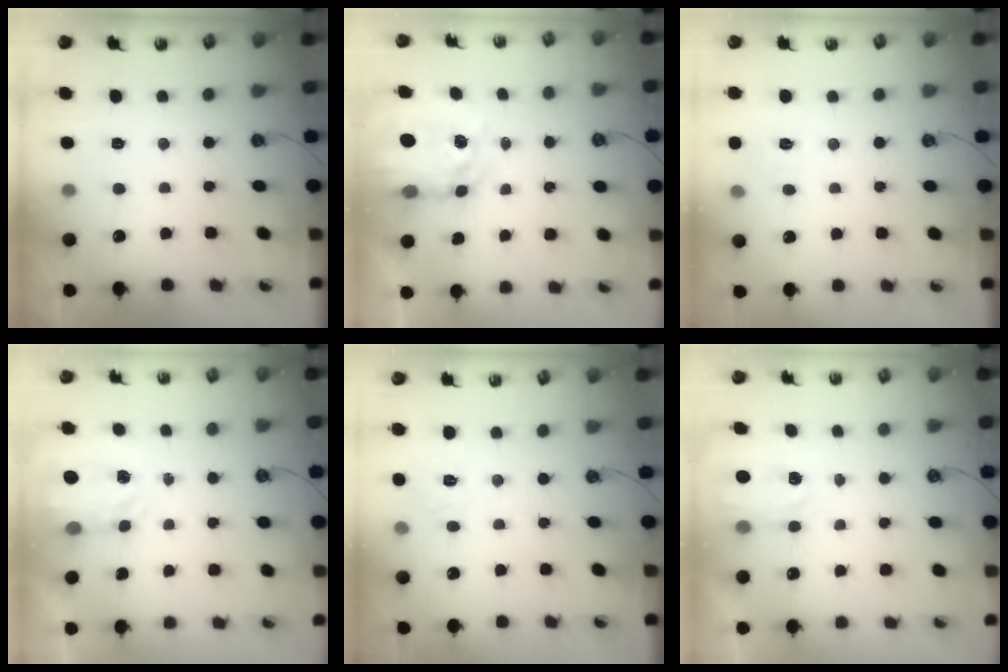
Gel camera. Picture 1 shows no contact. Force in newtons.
{"total": 7.7, "press": 7.6, "slide": 0.7}
{"total": 6.0, "press": 5.9, "slide": 0.5}
{"total": 3.6, "press": 3.6, "slide": 0.6}
{"total": 7.7, "press": 7.6, "slide": 0.8}
{"total": 3.5, "press": 3.4, "slide": 0.5}